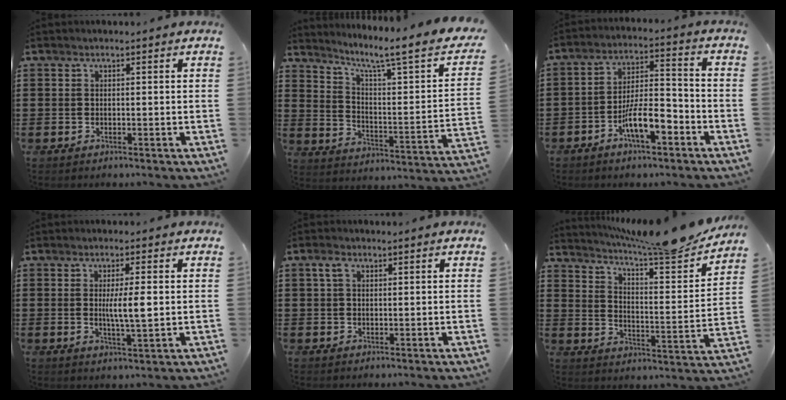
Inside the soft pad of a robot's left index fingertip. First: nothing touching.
{"total": 5.7, "force": [3.9, -0.1, 4.2], "torque": [-0.092, -0.037, 0.049]}
{"total": 8.3, "force": [-4.7, 2.6, 6.3], "torque": [-0.127, 0.008, -0.088]}
{"total": 4.8, "force": [0.4, 0.6, 4.8], "torque": [-0.087, -0.002, 0.004]}
{"total": 2.2, "force": [0.8, 1.3, 1.5], "torque": [-0.036, 0.008, 0.013]}
{"total": 9.6, "force": [8.5, 0.0, 4.4], "torque": [-0.087, -0.061, 0.137]}